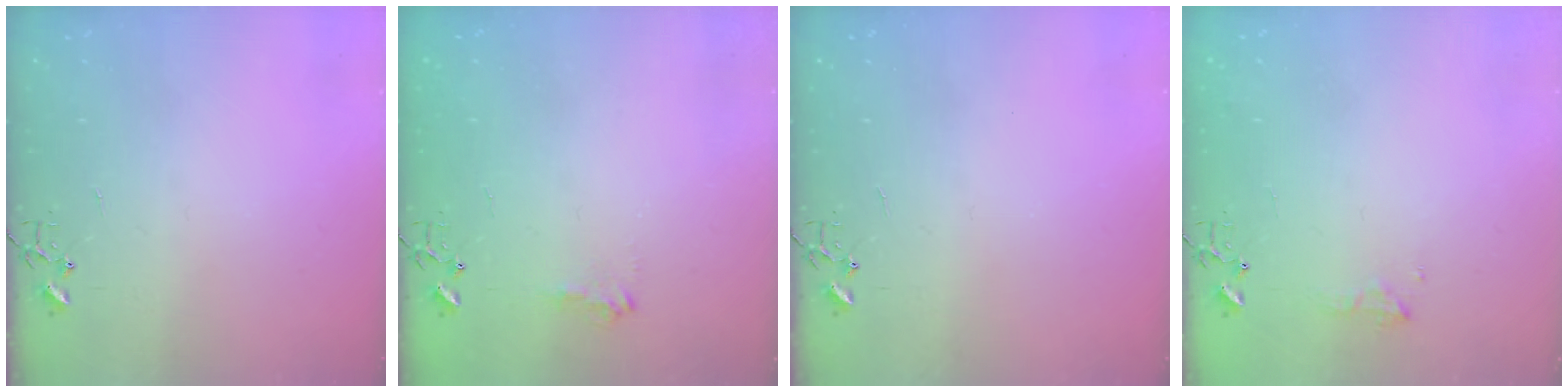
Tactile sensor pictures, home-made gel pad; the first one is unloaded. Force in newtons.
{"total": 8.4, "press": 8.4, "slide": 0.8}
{"total": 0.0}
{"total": 7.6, "press": 7.6, "slide": 0.8}